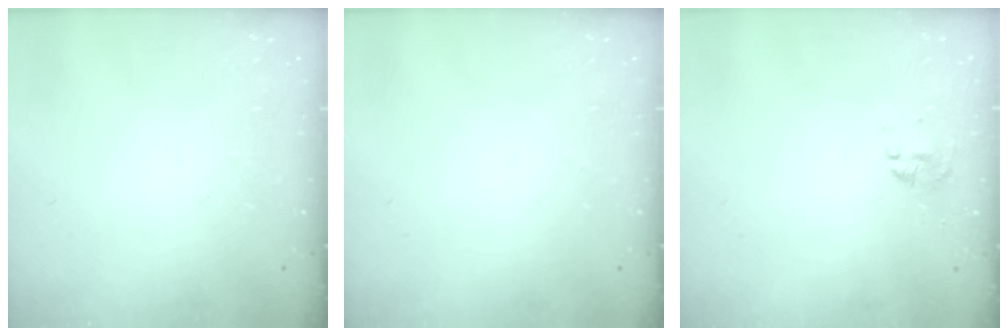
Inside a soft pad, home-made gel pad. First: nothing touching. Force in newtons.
{"total": 0.0}
{"total": 0.0}